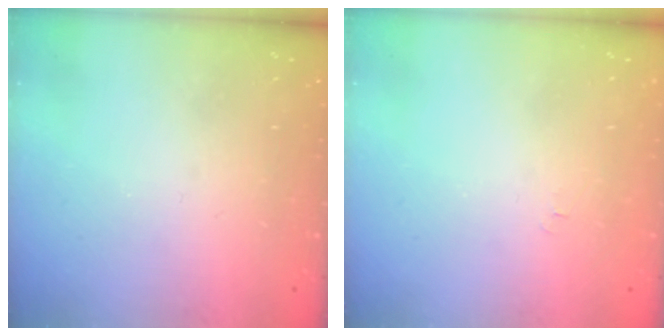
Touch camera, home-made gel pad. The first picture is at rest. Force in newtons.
{"total": 3.1, "press": 3.1, "slide": 0.5}